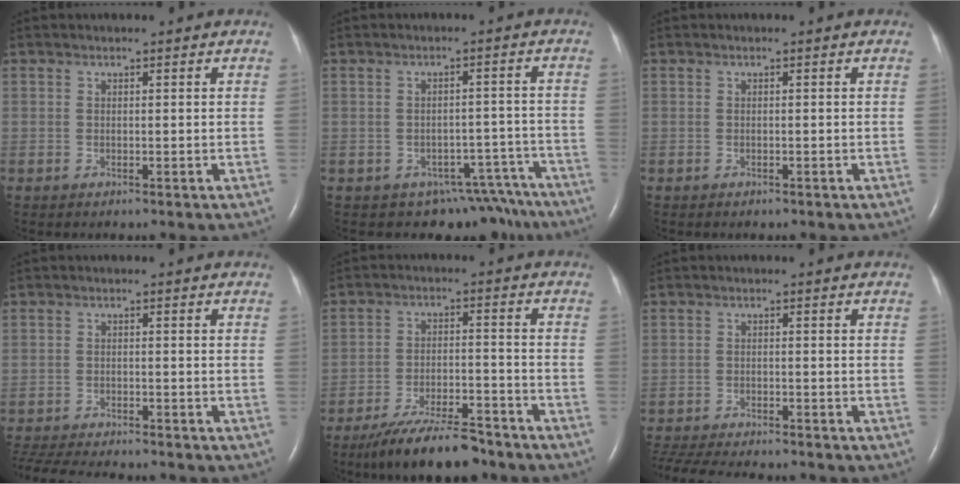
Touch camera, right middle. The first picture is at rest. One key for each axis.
{"total": 10.7, "fx": -9.1, "fy": 5.6, "fz": 0.9, "tx": 0.015, "ty": 0.038, "tz": -0.098}
{"total": 0.7, "fx": -0.5, "fy": 0.3, "fz": 0.2, "tx": -0.011, "ty": 0.000, "tz": -0.006}
{"total": 12.0, "fx": -10.8, "fy": 1.8, "fz": 4.8, "tx": -0.087, "ty": -0.015, "tz": -0.162}
{"total": 11.9, "fx": -10.1, "fy": 2.2, "fz": 6.0, "tx": -0.102, "ty": -0.012, "tz": -0.166}
{"total": 13.1, "fx": -11.7, "fy": 2.2, "fz": 5.4, "tx": -0.109, "ty": -0.018, "tz": -0.173}